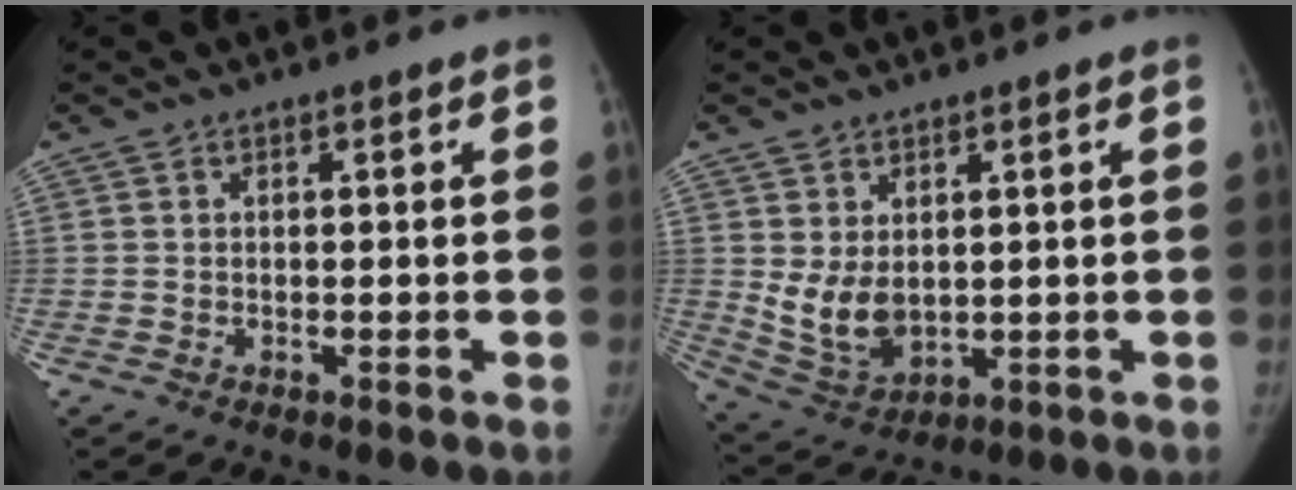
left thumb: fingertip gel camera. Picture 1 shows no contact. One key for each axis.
{"total": 7.7, "fx": 1.2, "fy": 5.1, "fz": 5.6, "tx": -0.090, "ty": -0.021, "tz": 0.047}